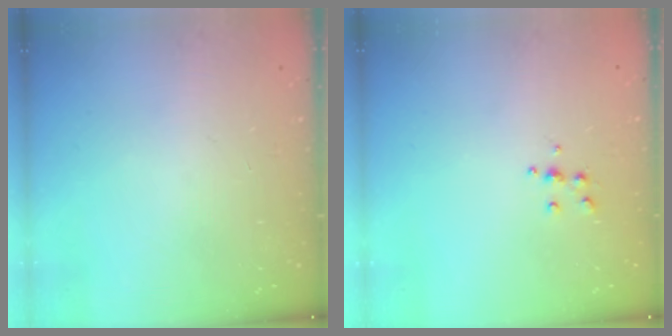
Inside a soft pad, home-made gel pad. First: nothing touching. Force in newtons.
{"total": 5.0, "press": 5.0, "slide": 0.6}